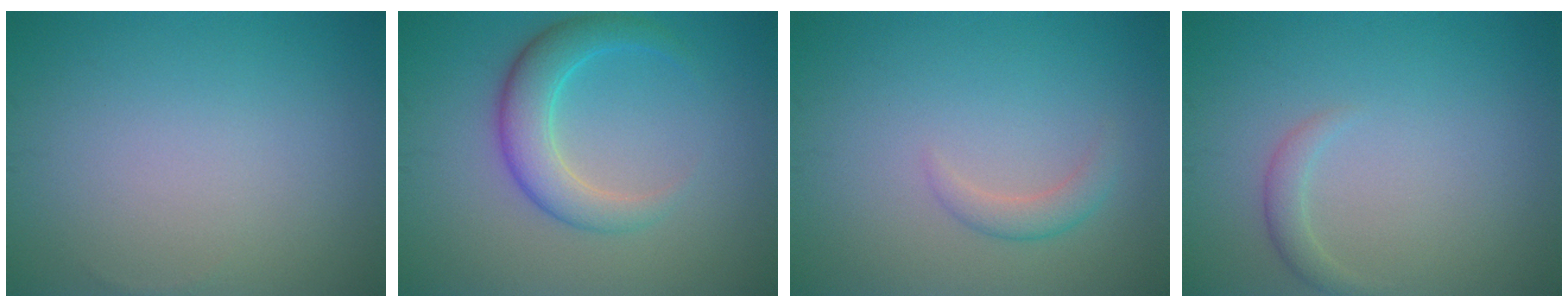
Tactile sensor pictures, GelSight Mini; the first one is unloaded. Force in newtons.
{"total": 4.4, "press": 4.4, "slide": 0.1}
{"total": 1.6, "press": 1.6, "slide": 0.1}
{"total": 1.3, "press": 1.3, "slide": 0.0}